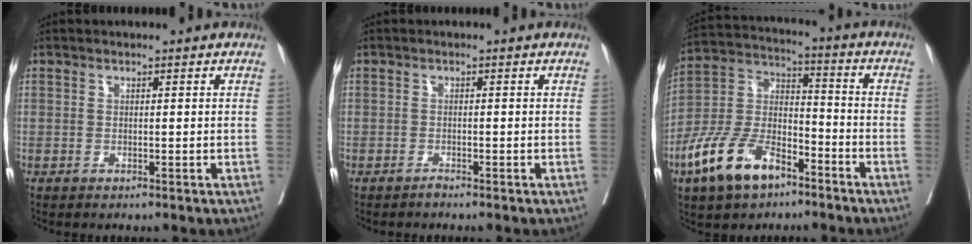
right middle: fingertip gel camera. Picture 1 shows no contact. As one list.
[{"total": 0.6, "force": [-0.6, -0.1, 0.1], "torque": [-0.004, -0.001, -0.011]}, {"total": 13.6, "force": [-8.3, 6.2, 8.8], "torque": [-0.188, 0.002, -0.163]}]